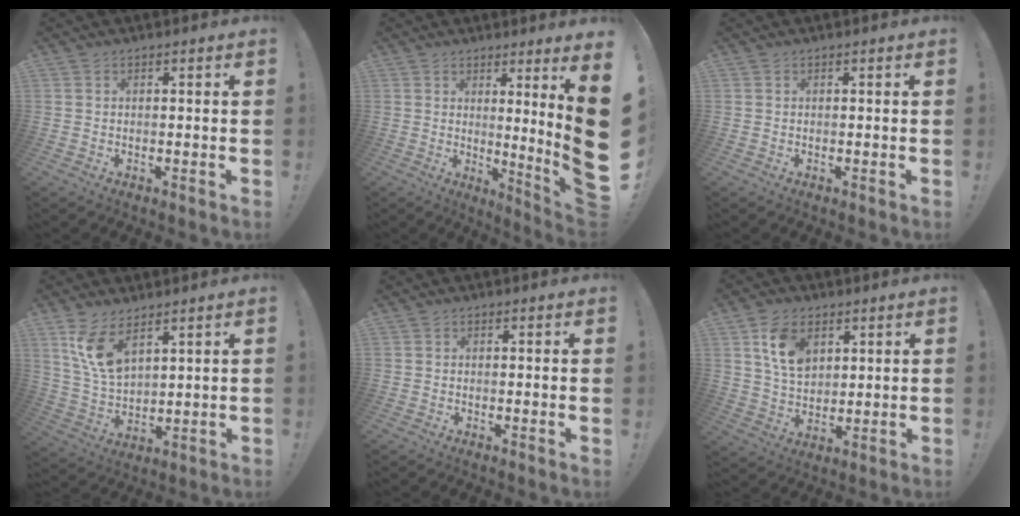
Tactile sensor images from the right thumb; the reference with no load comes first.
{"total": 10.1, "force": [1.9, -2.1, 9.7], "torque": [-0.139, -0.050, 0.016]}
{"total": 0.0}
{"total": 10.8, "force": [7.0, 4.8, 6.8], "torque": [-0.137, -0.033, 0.134]}
{"total": 0.7, "force": [0.1, -0.2, 0.6], "torque": [-0.005, -0.003, 0.000]}
{"total": 11.1, "force": [5.1, 7.3, 6.7], "torque": [-0.102, -0.011, 0.099]}